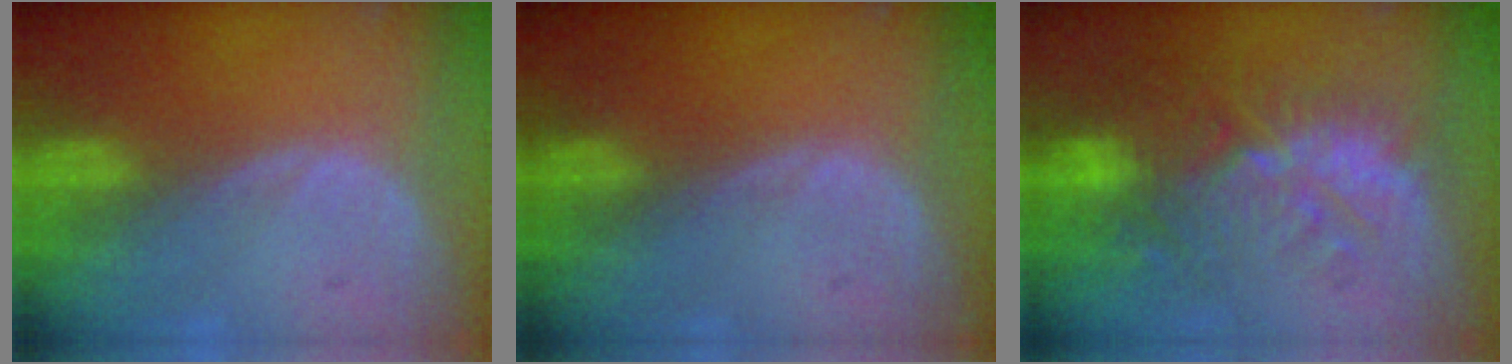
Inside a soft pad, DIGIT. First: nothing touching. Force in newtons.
{"total": 0.0}
{"total": 11.2, "press": 9.9, "slide": 5.2}